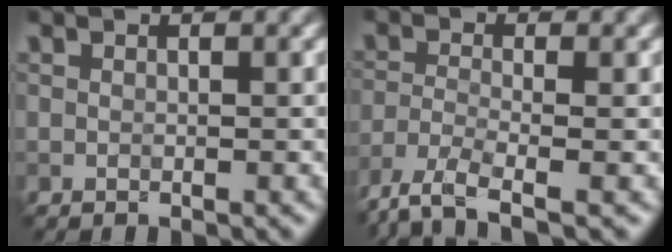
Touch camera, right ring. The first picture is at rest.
{"total": 4.7, "force": [-3.6, 1.1, 2.7], "torque": [-0.059, -0.012, -0.080]}